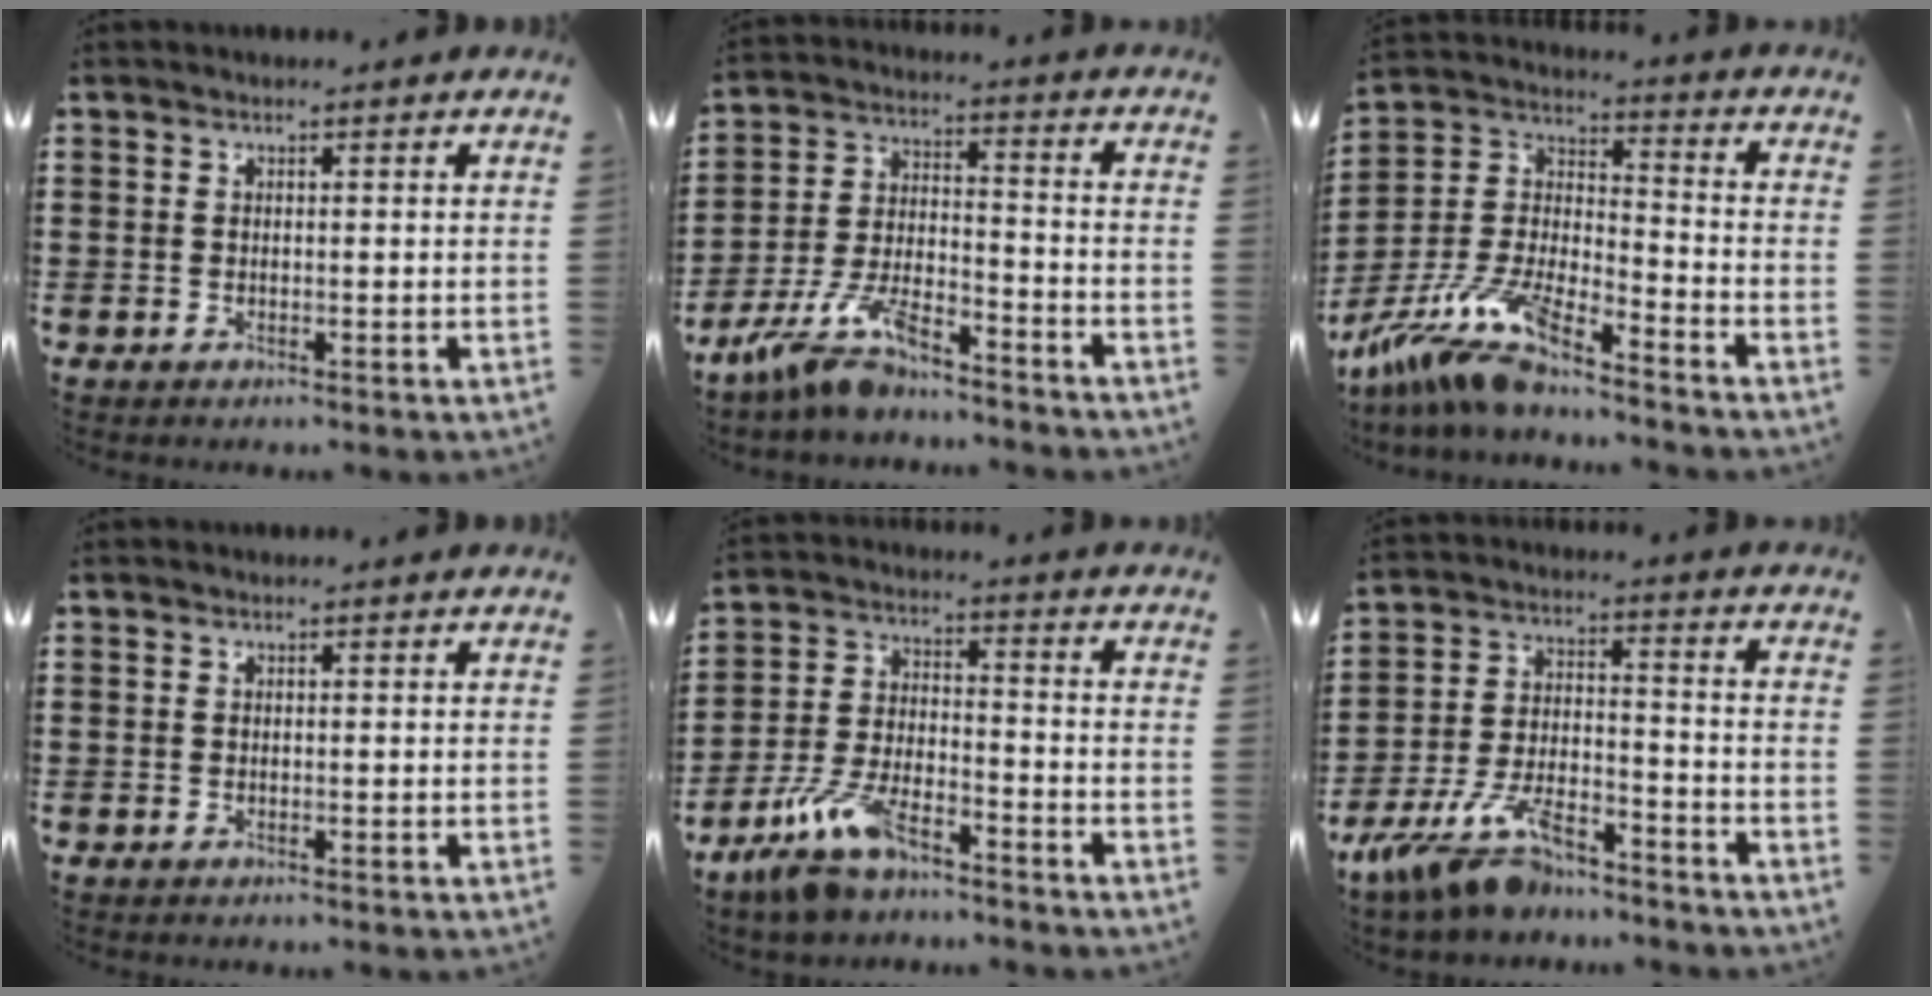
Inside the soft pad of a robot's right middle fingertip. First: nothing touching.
{"total": 9.8, "force": [-8.1, 2.1, 5.0], "torque": [-0.113, 0.008, -0.161]}
{"total": 11.4, "force": [-9.8, 1.1, 5.7], "torque": [-0.137, -0.001, -0.202]}
{"total": 0.0}
{"total": 9.3, "force": [-7.2, 2.8, 5.2], "torque": [-0.118, 0.005, -0.140]}
{"total": 10.8, "force": [-8.9, 2.7, 5.5], "torque": [-0.129, 0.009, -0.179]}